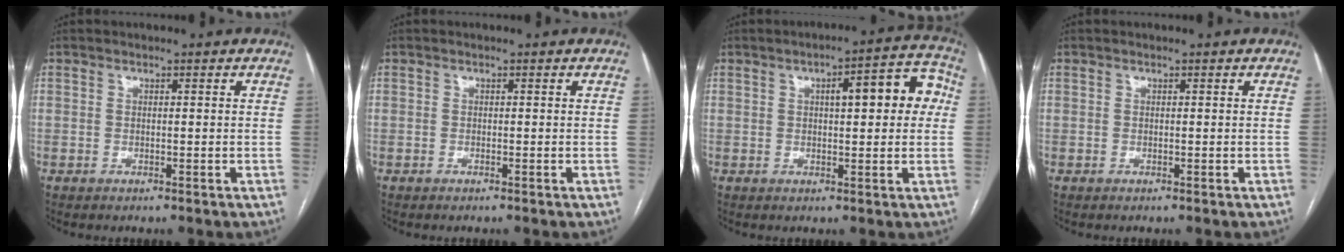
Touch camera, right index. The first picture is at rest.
{"total": 0.0}
{"total": 9.2, "force": [1.8, 2.7, 8.6], "torque": [-0.104, 0.031, 0.018]}
{"total": 0.0}